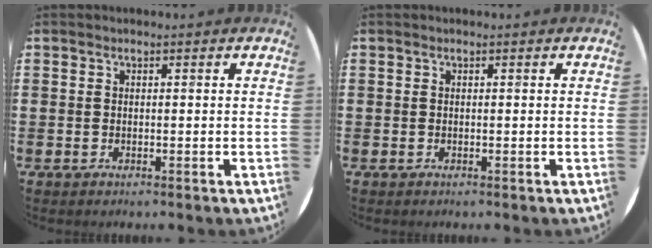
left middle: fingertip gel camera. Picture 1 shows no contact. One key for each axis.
{"total": 0.0}